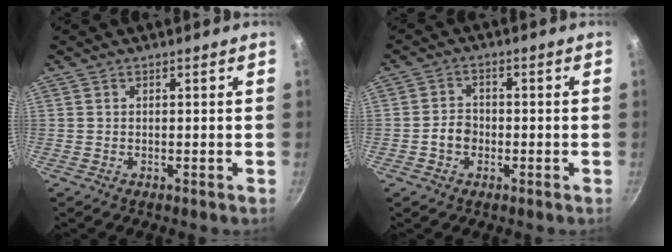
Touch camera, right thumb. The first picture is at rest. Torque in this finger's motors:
{"motor_torque": [0.60, 0.82, 0.40, 0.17, -0.01]}